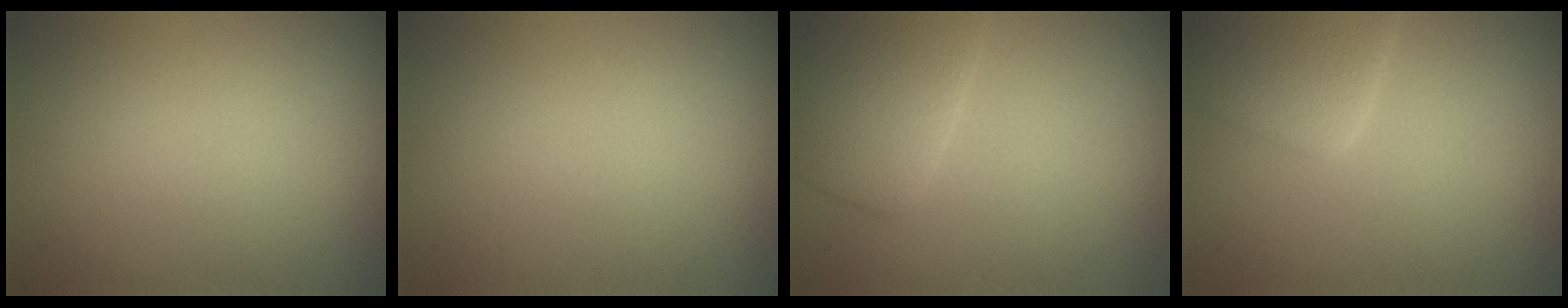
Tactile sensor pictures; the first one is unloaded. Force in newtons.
{"total": 0.0}
{"total": 3.8, "press": 3.8, "slide": 0.3}
{"total": 3.7, "press": 3.7, "slide": 0.2}